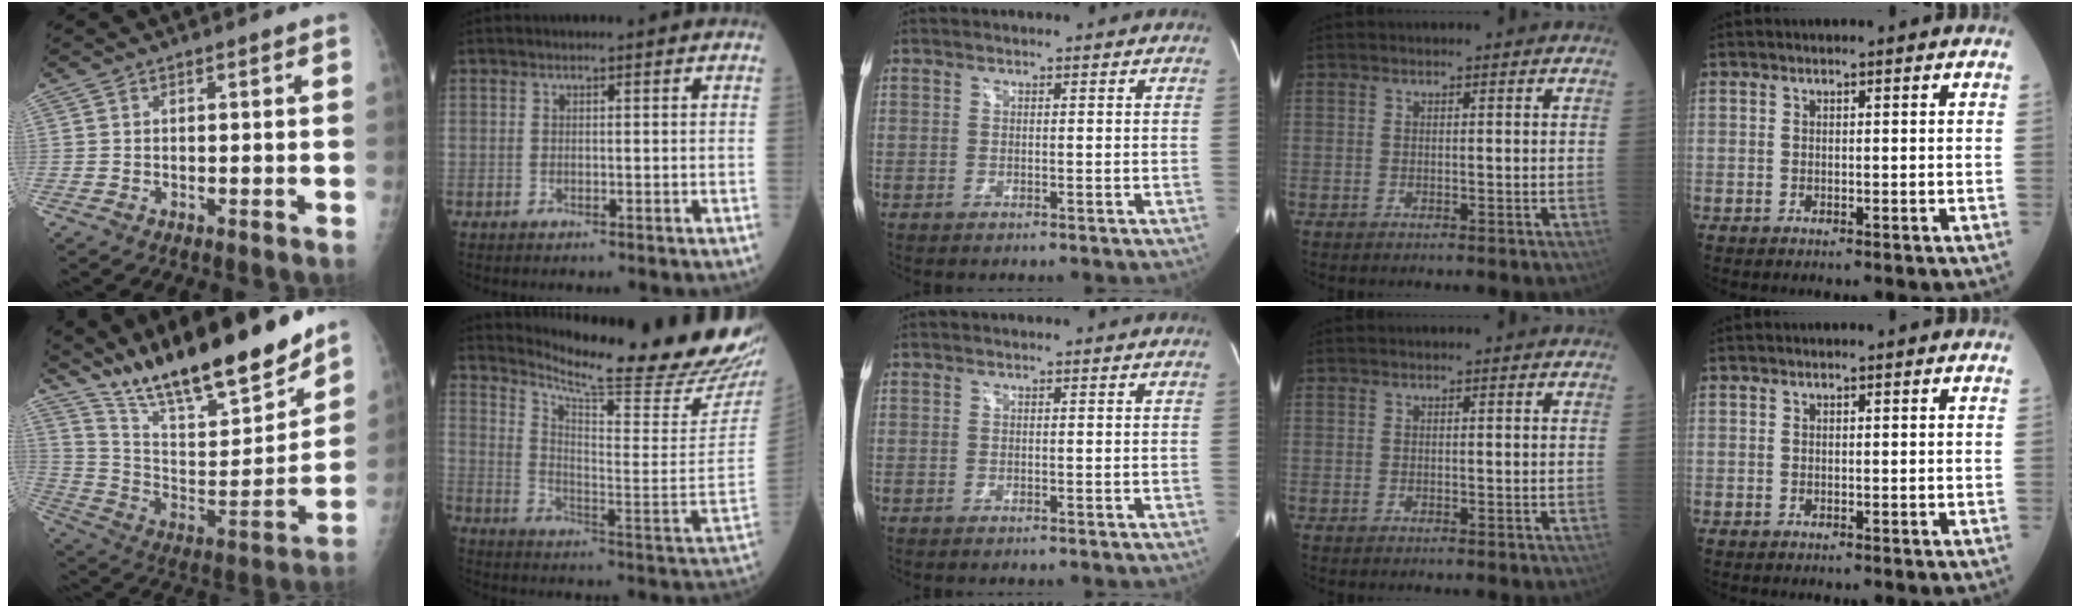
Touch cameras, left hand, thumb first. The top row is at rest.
{"thumb": {"total": 24.3, "force": [19.5, 5.5, 13.3], "torque": [-0.186, -0.094, 0.332]}, "index": {"total": 22.2, "force": [20.7, -0.6, 8.0], "torque": [-0.146, -0.114, 0.276]}}